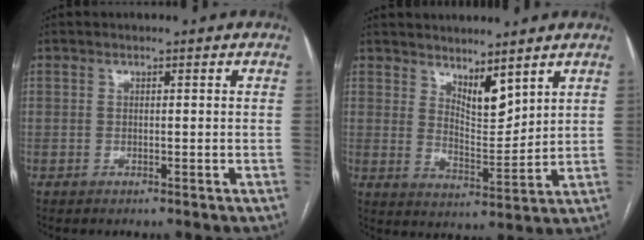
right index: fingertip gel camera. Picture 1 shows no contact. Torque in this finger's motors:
{"motor_torque": [0.08, 0.37, 0.09, 0.01]}